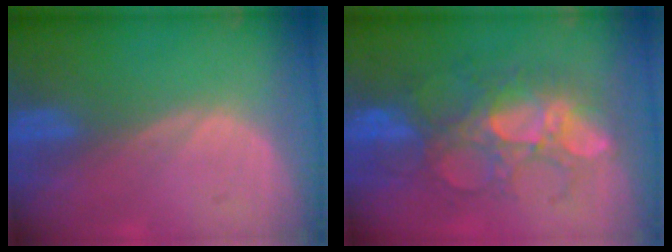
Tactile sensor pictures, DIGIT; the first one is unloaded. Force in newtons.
{"total": 9.1, "press": 9.0, "slide": 1.8}